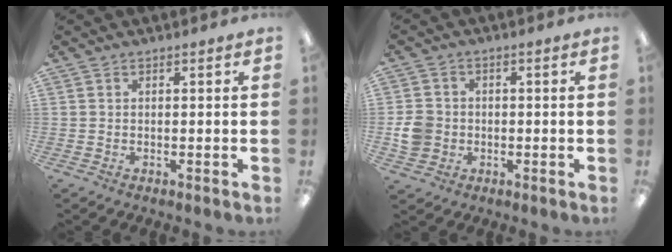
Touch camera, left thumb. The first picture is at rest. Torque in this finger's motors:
{"motor_torque": [-0.04, 0.10, 0.06, -0.03, 0.01]}